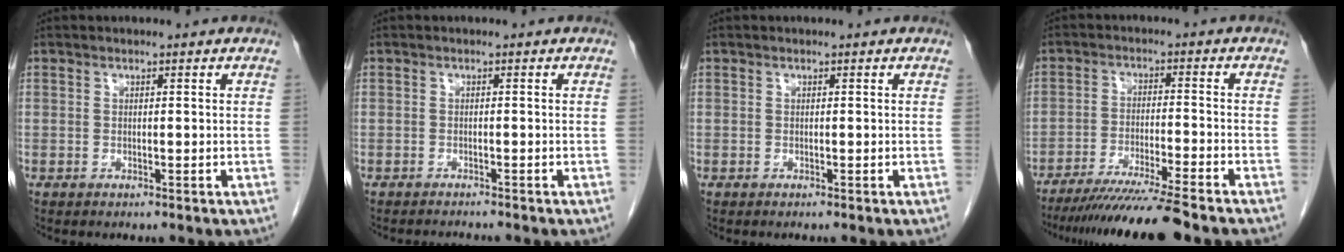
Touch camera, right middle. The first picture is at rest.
{"total": 2.1, "force": [-2.0, -0.3, 0.3], "torque": [-0.002, -0.008, -0.029]}
{"total": 0.0}
{"total": 11.6, "force": [-9.9, -1.5, 5.8], "torque": [-0.076, -0.032, -0.162]}